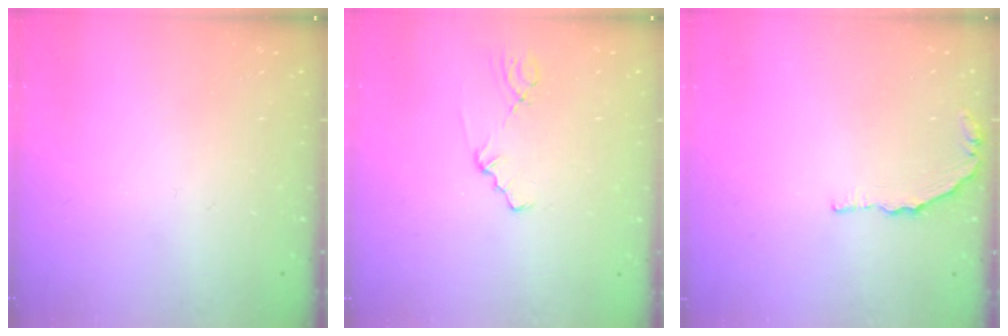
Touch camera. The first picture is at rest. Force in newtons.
{"total": 1.2, "press": 1.2, "slide": 0.2}
{"total": 5.5, "press": 3.7, "slide": 4.1}